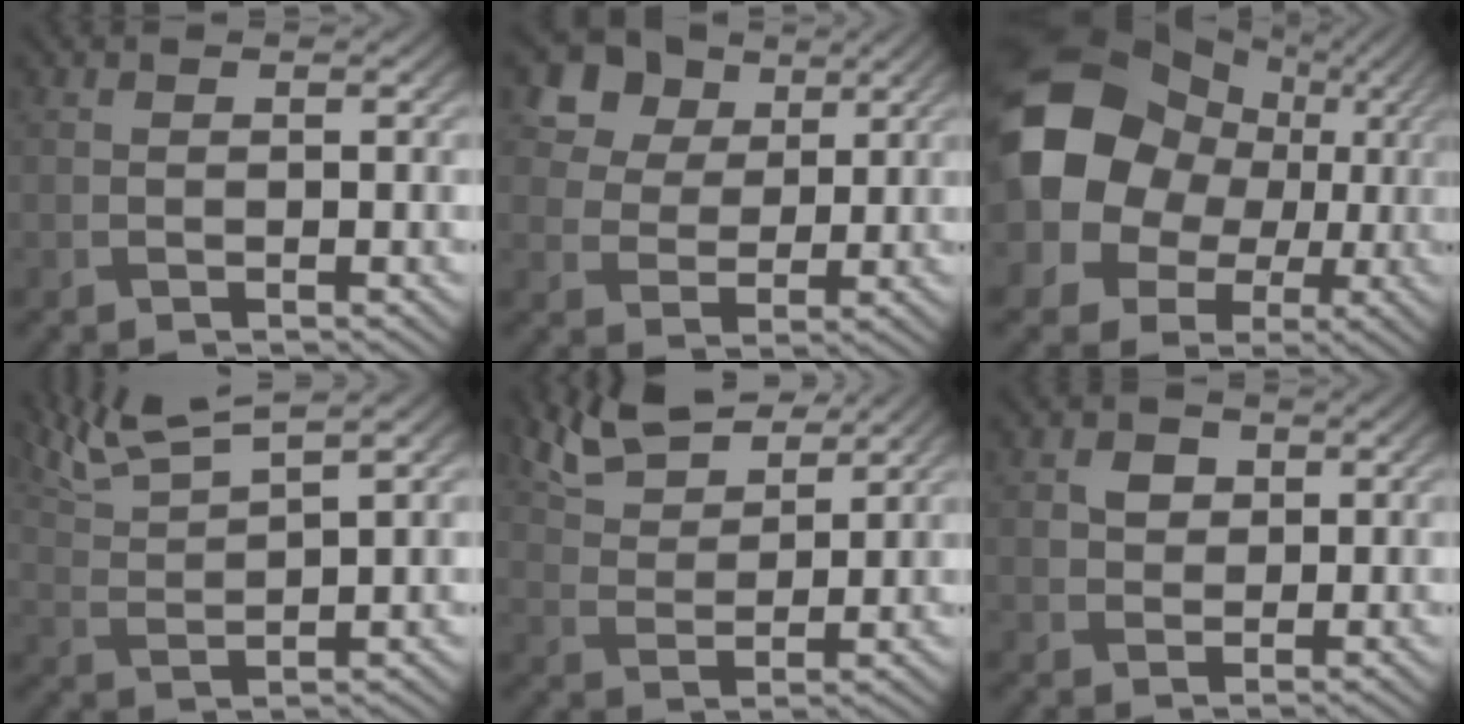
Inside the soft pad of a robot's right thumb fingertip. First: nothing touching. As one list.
[{"total": 9.5, "force": [5.1, 6.9, 4.1], "torque": [-0.125, -0.003, 0.102]}, {"total": 17.4, "force": [1.7, 14.5, 9.5], "torque": [-0.209, -0.011, 0.034]}, {"total": 7.6, "force": [6.0, 1.2, 4.5], "torque": [-0.100, 0.020, 0.116]}, {"total": 7.5, "force": [6.1, 2.5, 3.6], "torque": [-0.092, 0.012, 0.124]}, {"total": 2.2, "force": [0.4, 1.9, 1.0], "torque": [-0.023, -0.002, 0.002]}]